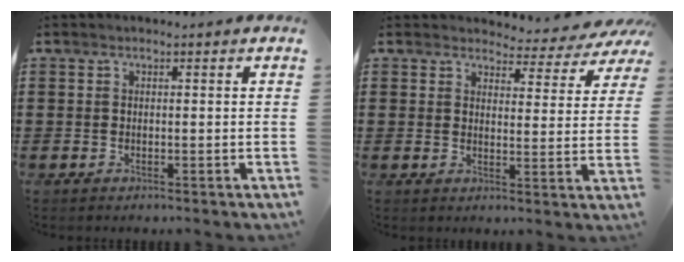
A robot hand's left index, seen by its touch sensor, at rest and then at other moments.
{"total": 3.6, "force": [3.5, 0.7, 0.5], "torque": [-0.022, -0.022, 0.058]}